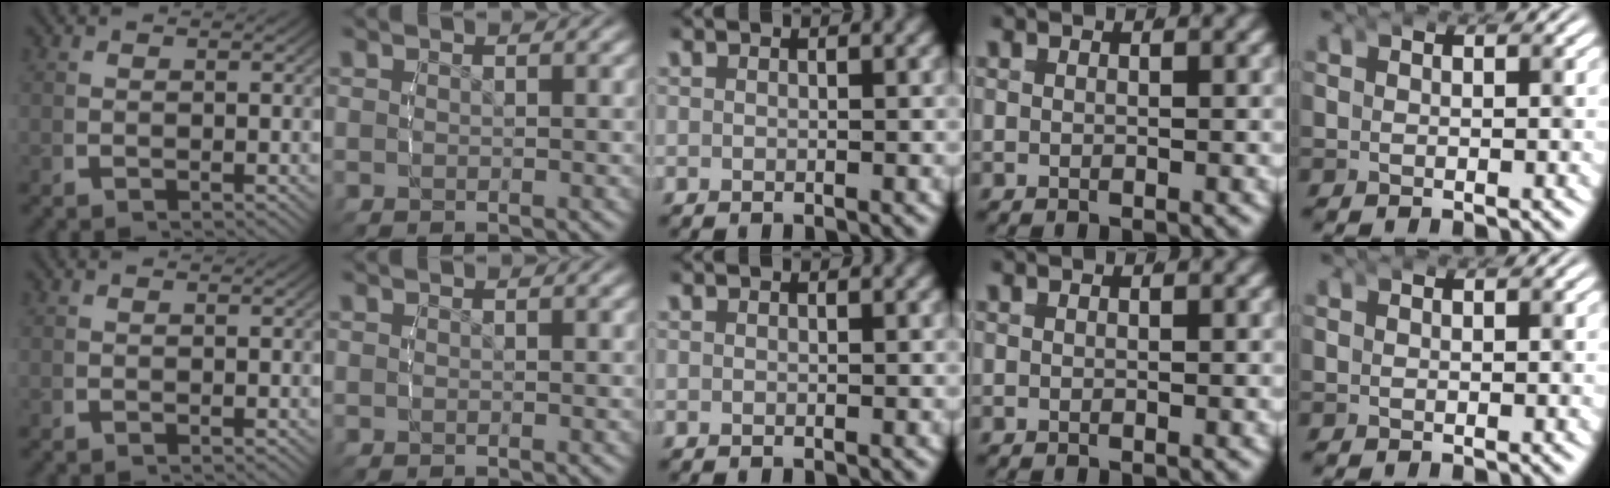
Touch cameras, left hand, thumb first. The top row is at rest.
{}